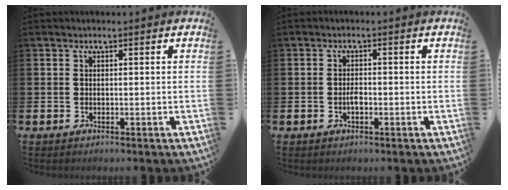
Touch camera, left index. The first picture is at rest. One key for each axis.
{"total": 1.6, "fx": -0.4, "fy": 0.7, "fz": 1.4, "tx": -0.018, "ty": -0.001, "tz": -0.009}